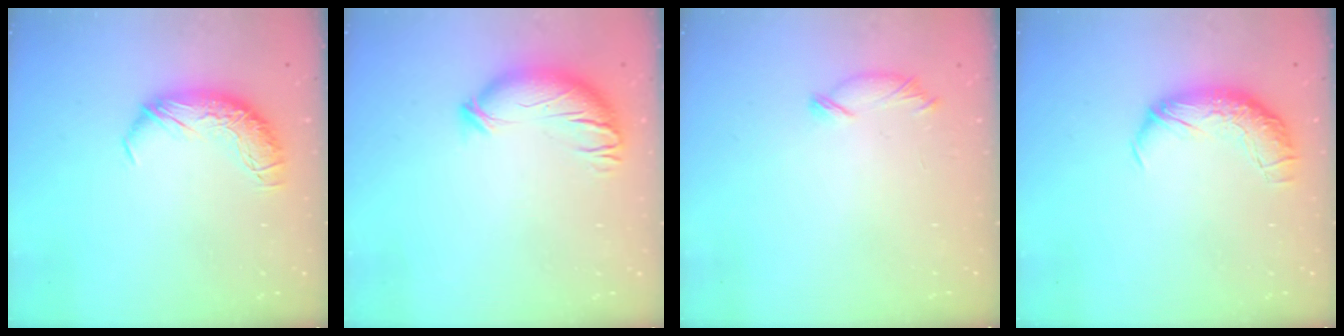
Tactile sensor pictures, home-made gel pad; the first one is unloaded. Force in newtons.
{"total": 3.8, "press": 3.1, "slide": 2.2}
{"total": 5.7, "press": 5.6, "slide": 0.8}
{"total": 2.4, "press": 1.1, "slide": 2.1}